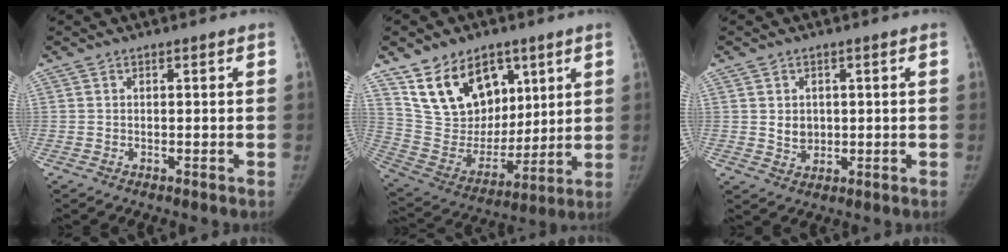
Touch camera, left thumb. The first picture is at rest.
{"total": 18.7, "force": [10.3, 12.2, 9.7], "torque": [-0.124, -0.043, 0.206]}
{"total": 3.6, "force": [0.5, 3.0, 2.0], "torque": [-0.018, -0.007, 0.018]}